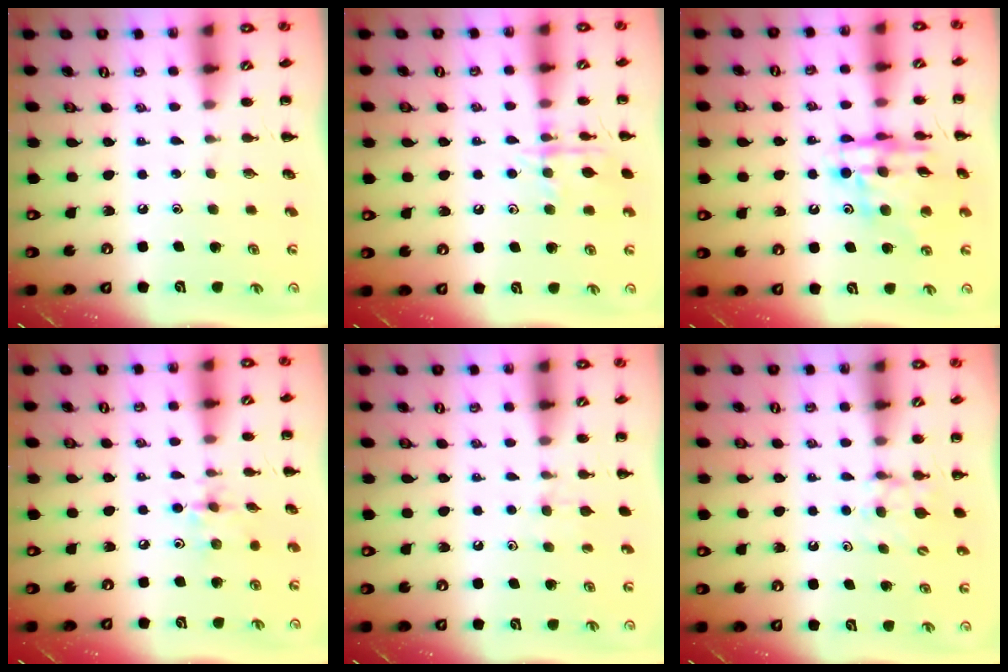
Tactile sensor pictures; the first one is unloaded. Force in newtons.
{"total": 11.4, "press": 11.4, "slide": 0.6}
{"total": 12.6, "press": 12.2, "slide": 3.3}
{"total": 3.8, "press": 3.7, "slide": 0.4}
{"total": 5.9, "press": 5.7, "slide": 1.7}
{"total": 6.1, "press": 5.9, "slide": 1.6}